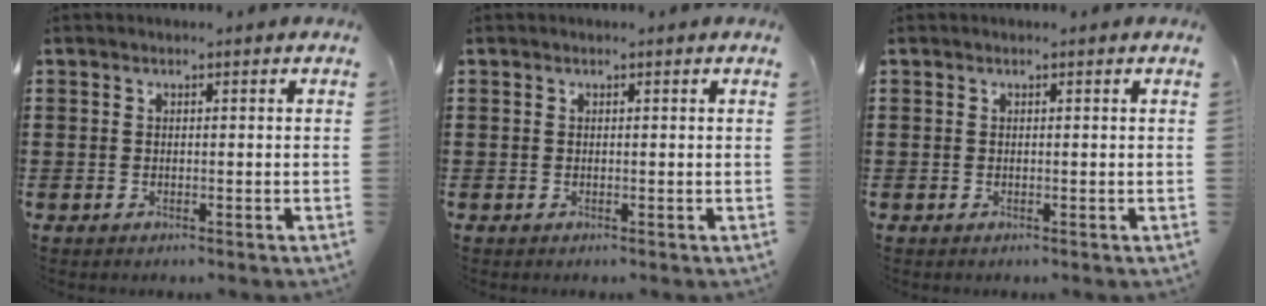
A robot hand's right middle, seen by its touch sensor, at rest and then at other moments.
{"total": 0.0}
{"total": 0.0}